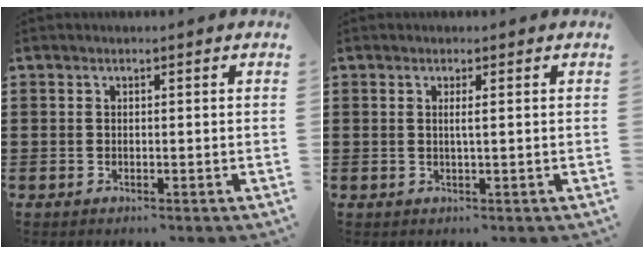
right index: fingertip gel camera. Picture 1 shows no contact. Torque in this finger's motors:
{"motor_torque": [-0.15, 0.26, -0.01, -0.01]}